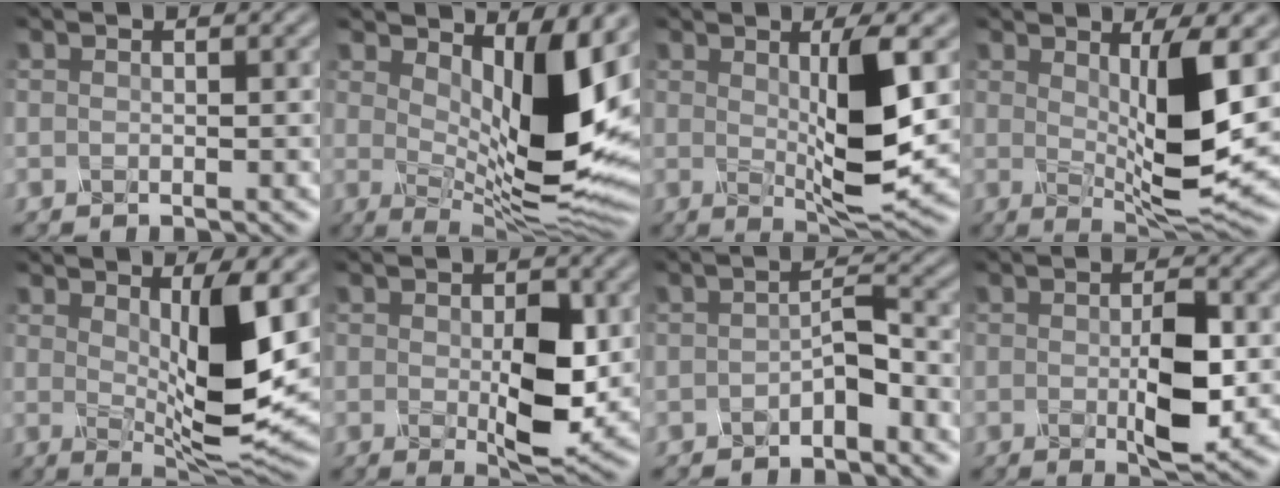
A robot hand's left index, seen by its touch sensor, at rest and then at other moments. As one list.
[{"total": 10.8, "force": [2.4, 4.1, 9.7], "torque": [-0.152, -0.021, 0.052]}, {"total": 5.8, "force": [0.6, 0.8, 5.7], "torque": [-0.107, -0.013, 0.023]}, {"total": 6.6, "force": [0.9, 1.3, 6.4], "torque": [-0.111, -0.020, 0.028]}, {"total": 7.1, "force": [1.0, 1.7, 6.8], "torque": [-0.119, -0.022, 0.031]}, {"total": 5.8, "force": [-0.5, 2.5, 5.2], "torque": [-0.104, -0.011, 0.005]}, {"total": 1.6, "force": [-1.1, 0.0, 1.2], "torque": [-0.037, 0.008, -0.017]}, {"total": 4.8, "force": [-0.6, 1.3, 4.6], "torque": [-0.099, -0.008, -0.002]}]